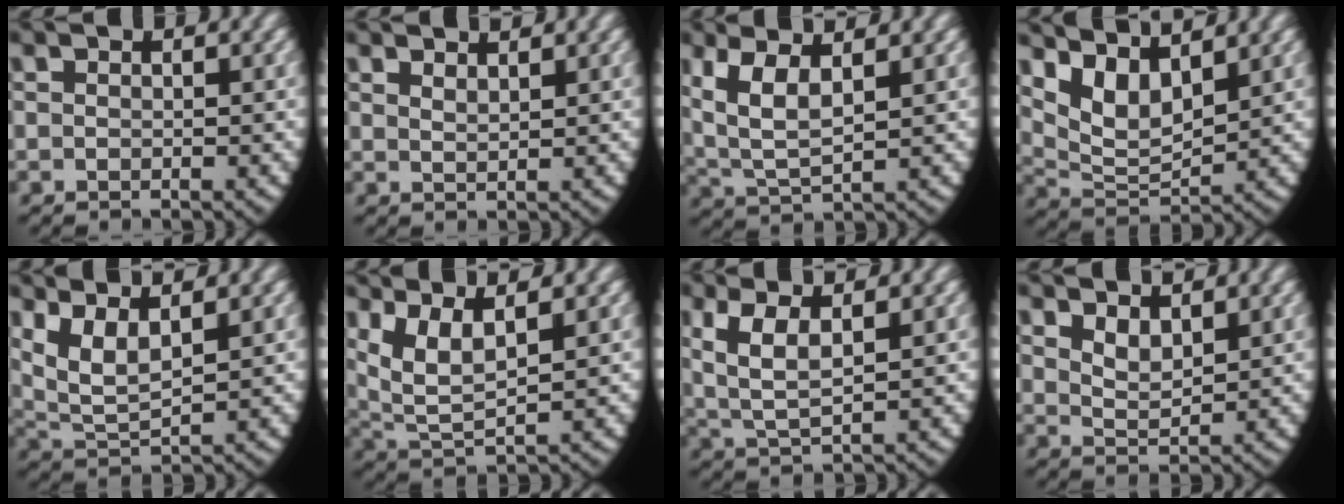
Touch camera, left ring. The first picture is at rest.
{"total": 1.8, "force": [1.8, -0.4, 0.2], "torque": [-0.007, -0.007, 0.039]}
{"total": 6.7, "force": [1.5, 4.6, 4.6], "torque": [-0.135, -0.026, 0.040]}
{"total": 8.6, "force": [2.7, 6.1, 5.4], "torque": [-0.129, -0.019, 0.049]}
{"total": 8.4, "force": [2.2, 6.5, 4.8], "torque": [-0.147, -0.025, 0.038]}
{"total": 8.1, "force": [2.4, 6.0, 5.0], "torque": [-0.149, -0.026, 0.045]}
{"total": 5.5, "force": [1.3, 3.4, 4.2], "torque": [-0.116, -0.018, 0.035]}
{"total": 3.8, "force": [2.3, 2.2, 2.0], "torque": [-0.047, -0.010, 0.037]}